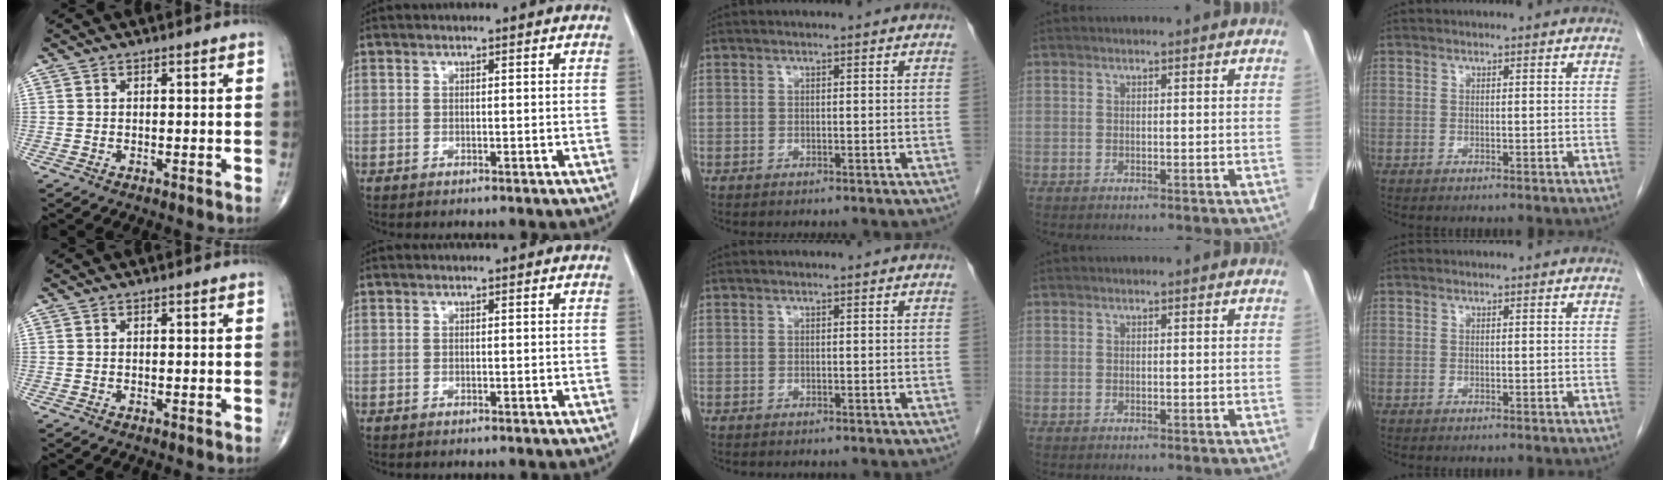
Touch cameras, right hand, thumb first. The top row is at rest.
{}